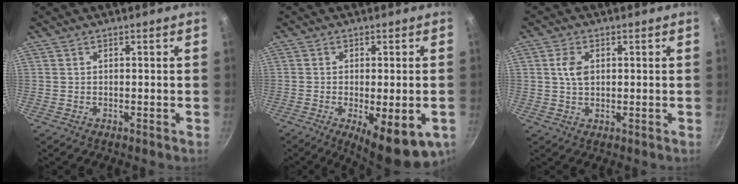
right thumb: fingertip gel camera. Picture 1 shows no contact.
{"total": 12.2, "force": [-4.3, 3.9, 10.7], "torque": [-0.133, -0.006, -0.052]}
{"total": 3.9, "force": [0.8, 2.5, 2.9], "torque": [-0.051, 0.002, 0.013]}